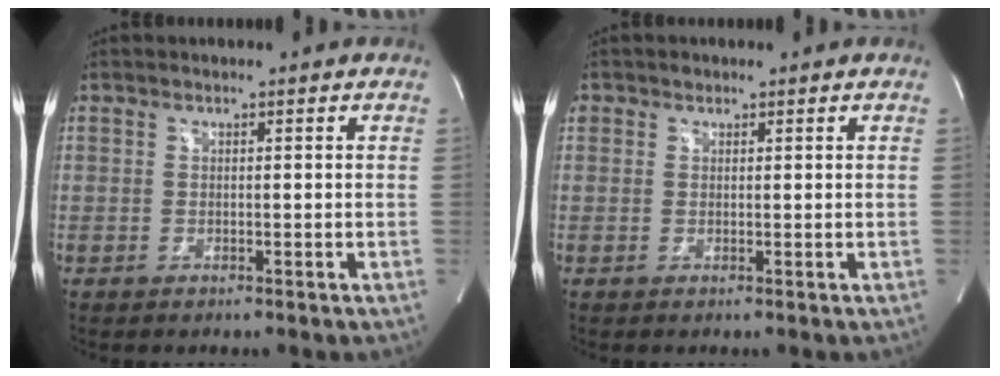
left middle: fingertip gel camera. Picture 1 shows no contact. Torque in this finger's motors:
{"motor_torque": [0.12, 0.04, -0.10, 0.01]}